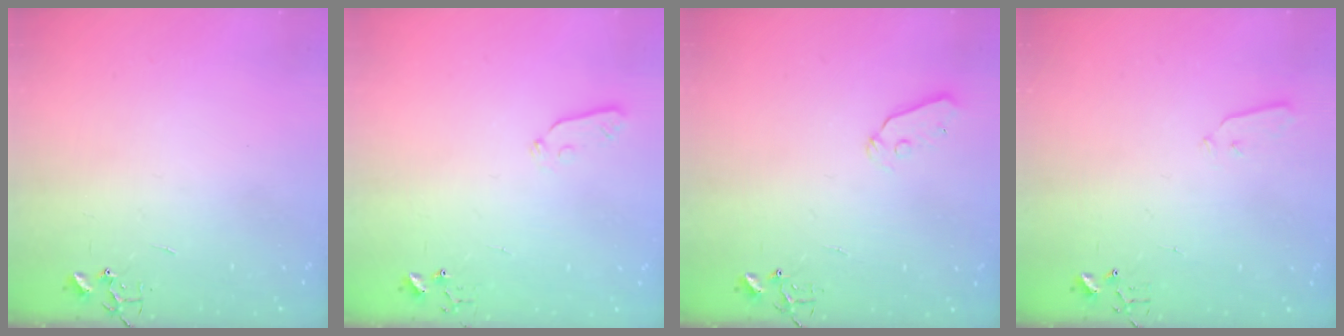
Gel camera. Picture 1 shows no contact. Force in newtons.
{"total": 3.9, "press": 3.8, "slide": 0.8}
{"total": 5.3, "press": 5.2, "slide": 0.6}
{"total": 3.5, "press": 3.5, "slide": 0.6}